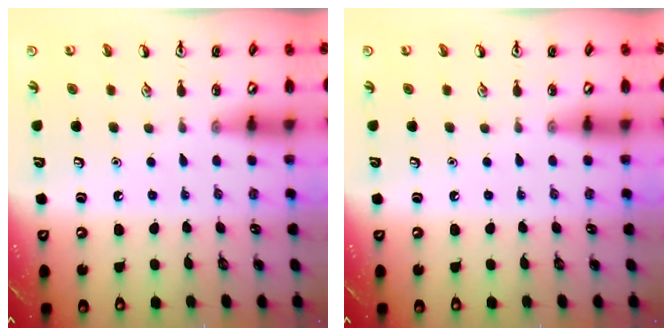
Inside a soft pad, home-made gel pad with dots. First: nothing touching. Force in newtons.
{"total": 0.0}